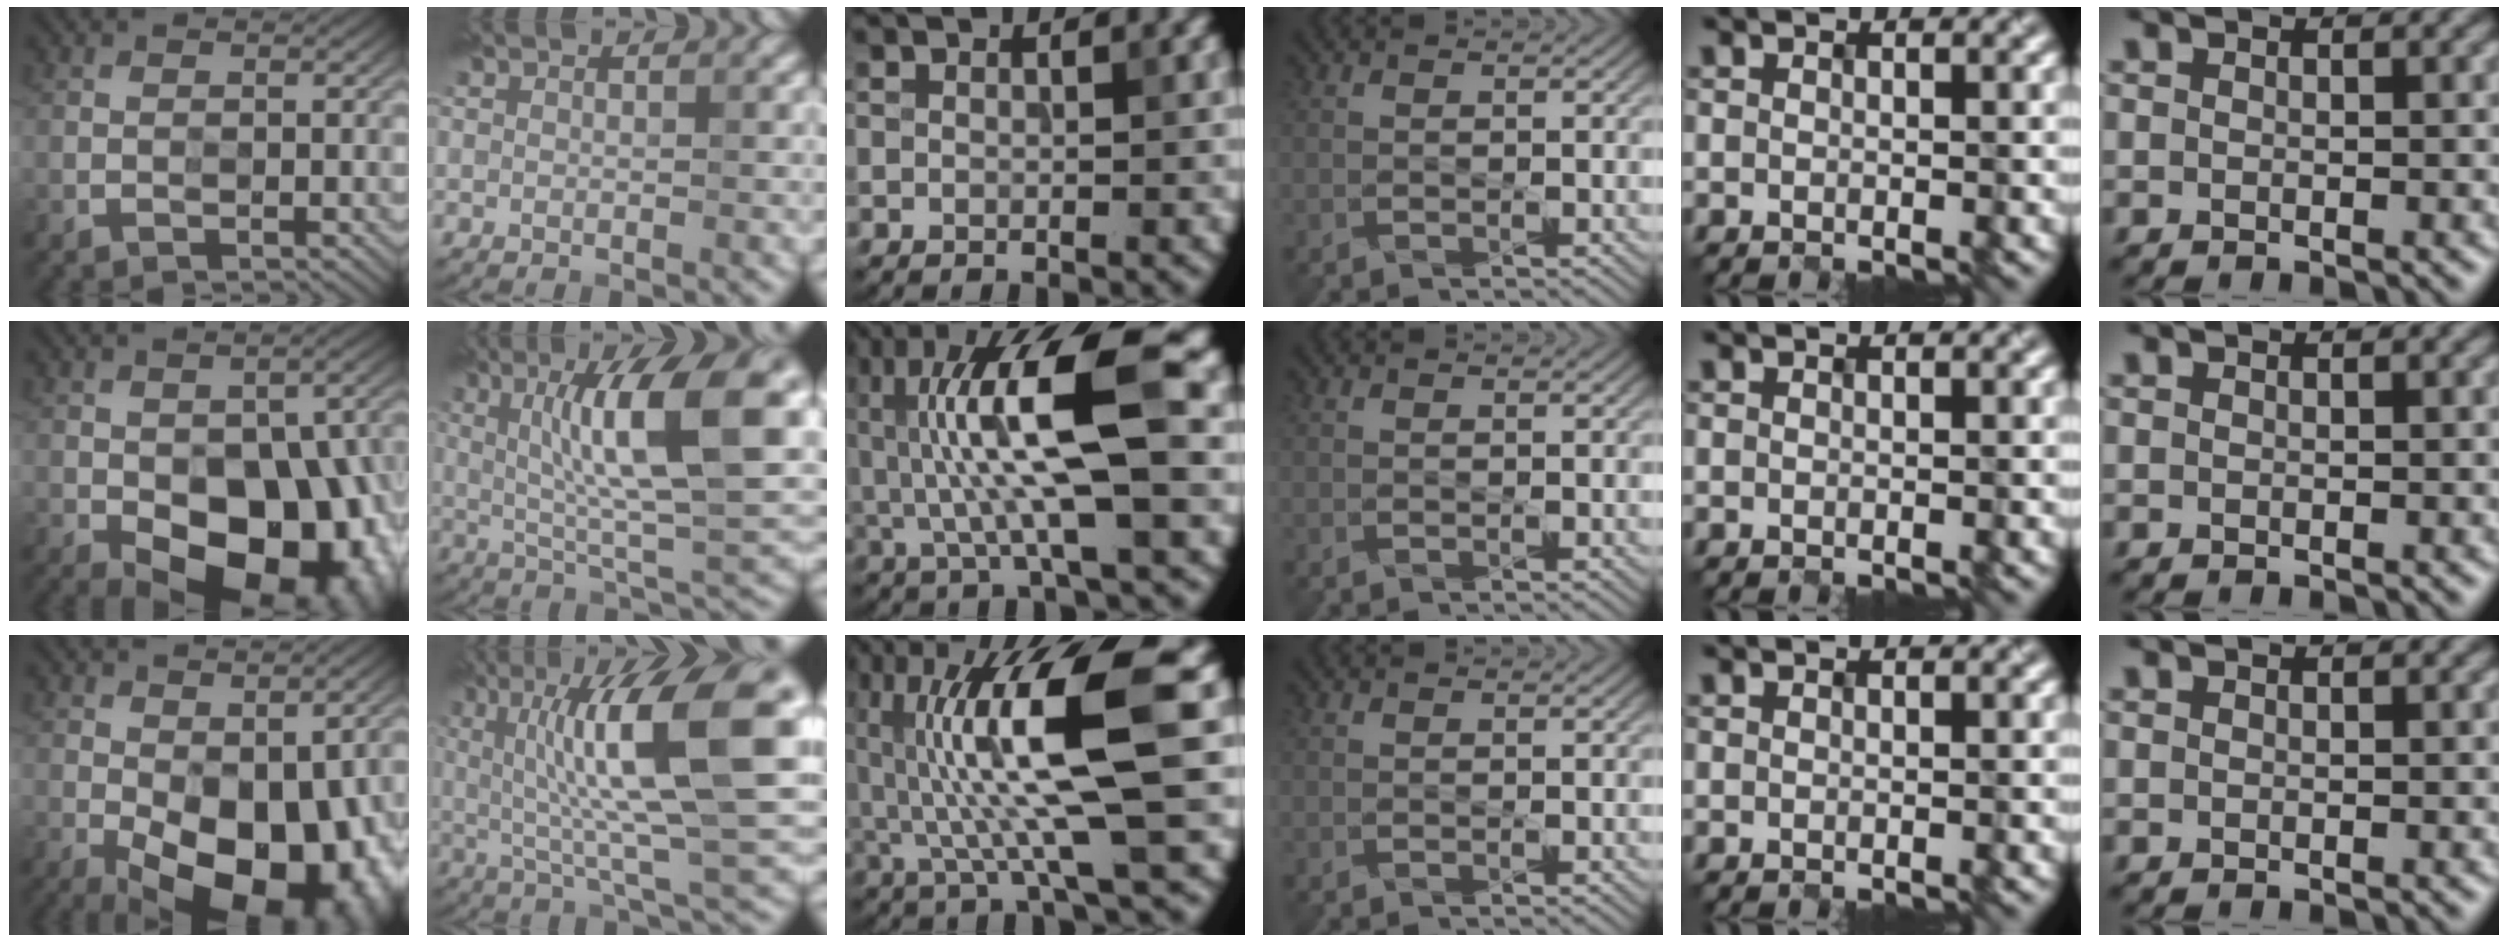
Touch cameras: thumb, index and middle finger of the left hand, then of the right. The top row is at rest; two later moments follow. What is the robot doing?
{"motion": "insert", "object": "power strip"}